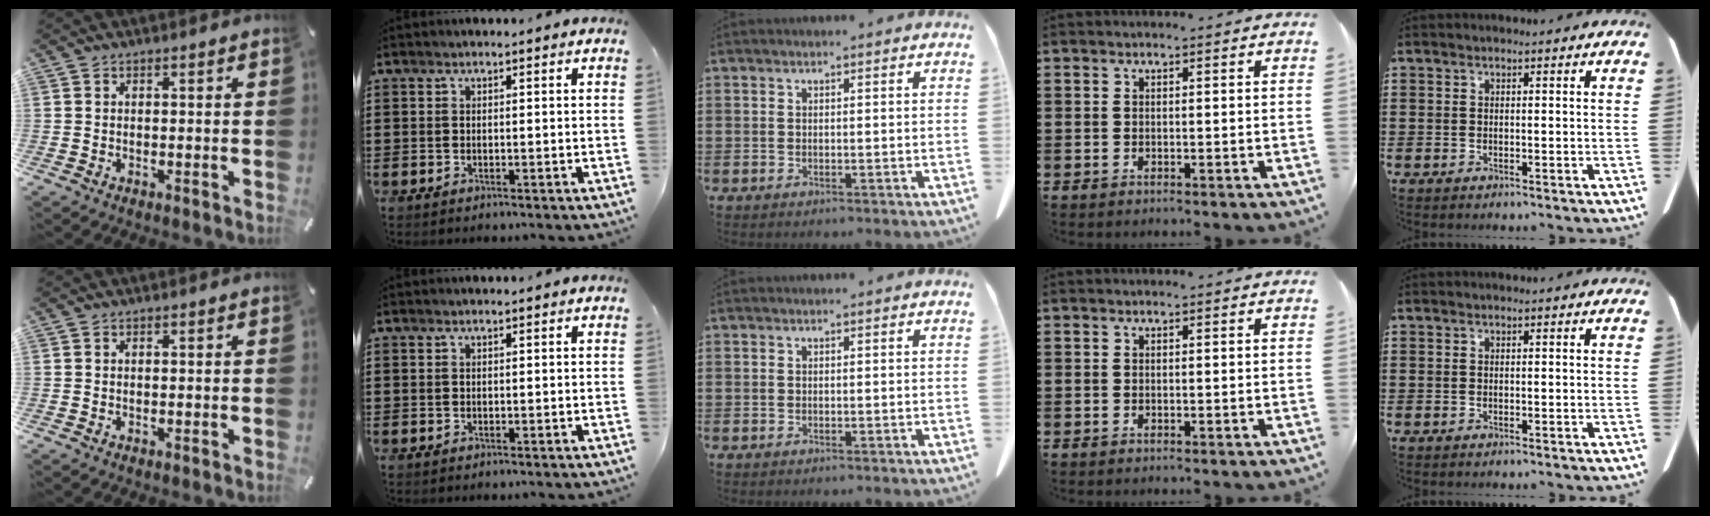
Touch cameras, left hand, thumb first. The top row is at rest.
{}